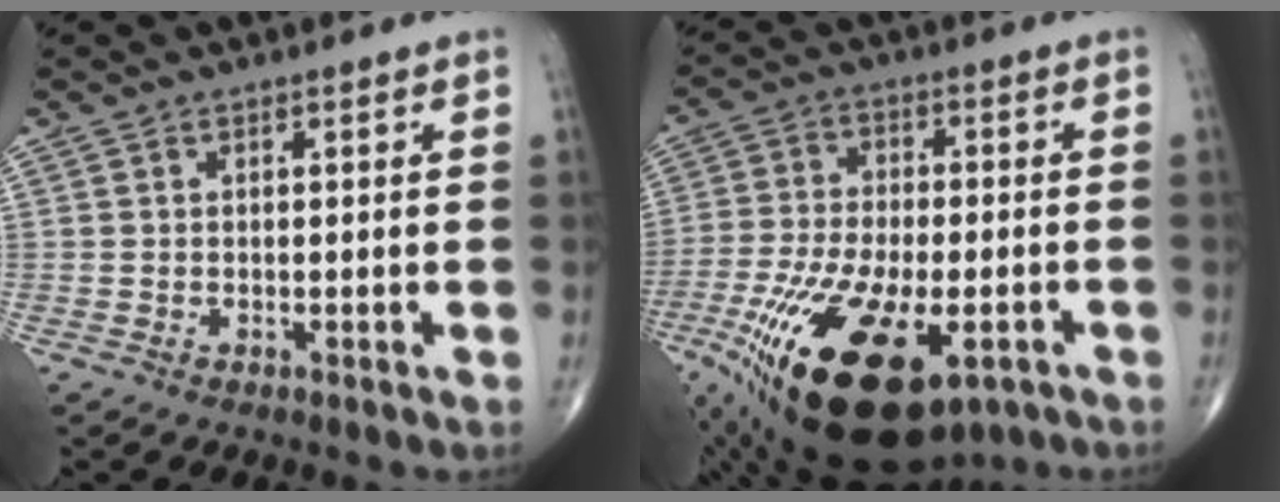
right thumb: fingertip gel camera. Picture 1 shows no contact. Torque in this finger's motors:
{"motor_torque": [2.31, -0.38, 2.27, -0.50, 0.81]}